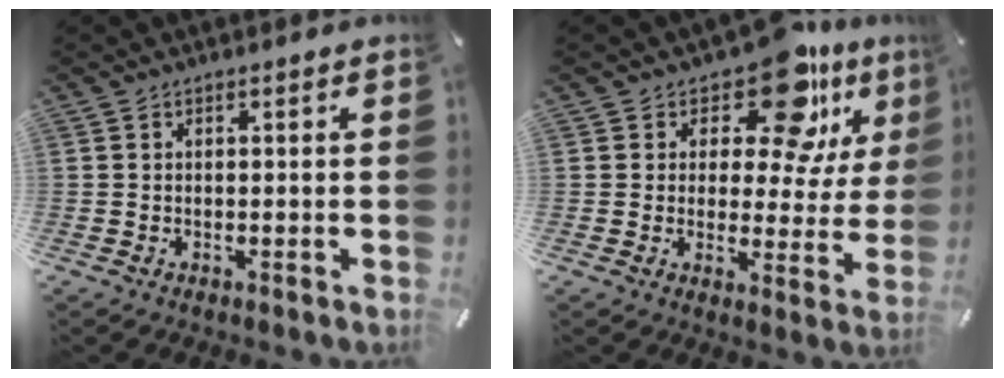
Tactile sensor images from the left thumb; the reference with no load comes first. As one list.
[{"total": 15.0, "force": [9.3, 6.9, 9.5], "torque": [-0.142, -0.059, 0.157]}]